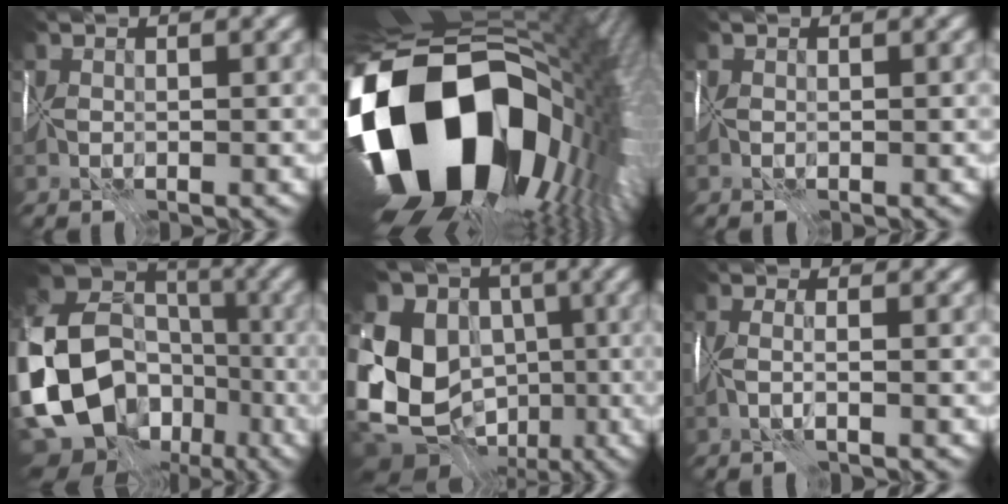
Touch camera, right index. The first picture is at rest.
{"total": 20.8, "force": [-2.3, 13.9, 15.3], "torque": [-0.307, -0.056, -0.015]}
{"total": 0.0}
{"total": 17.7, "force": [-6.2, 14.3, 8.3], "torque": [-0.199, -0.025, -0.105]}
{"total": 17.9, "force": [-1.4, 15.9, 8.2], "torque": [-0.190, 0.010, -0.042]}
{"total": 1.3, "force": [-0.6, -0.2, 1.2], "torque": [-0.012, -0.006, -0.012]}